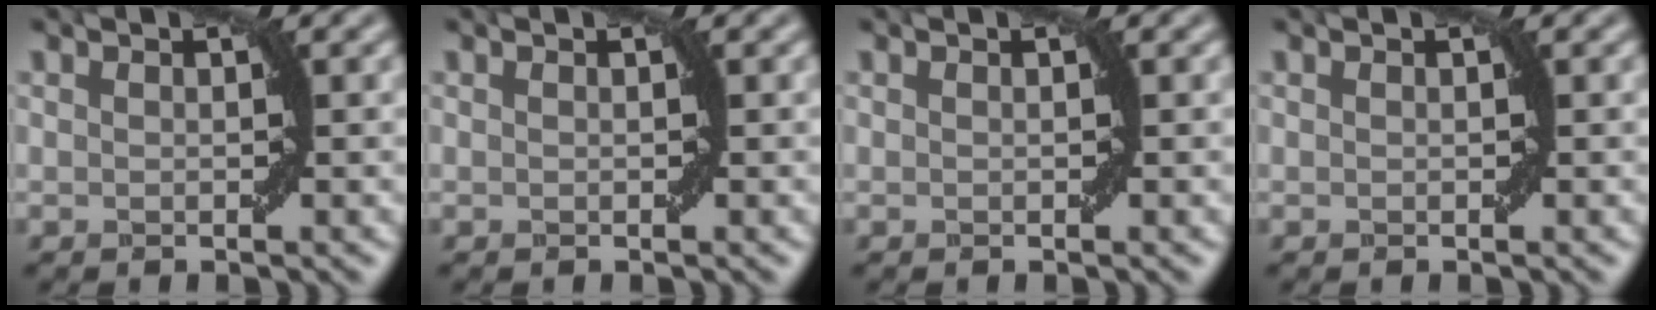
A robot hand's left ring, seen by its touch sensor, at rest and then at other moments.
{"total": 0.0}
{"total": 0.0}
{"total": 0.0}